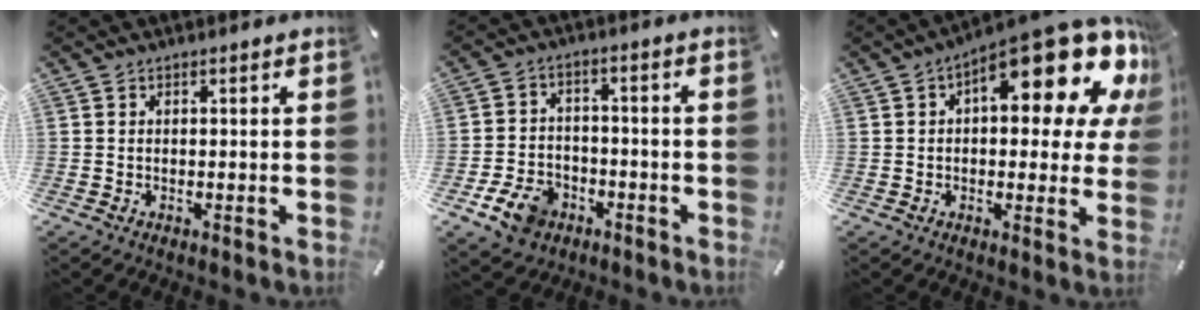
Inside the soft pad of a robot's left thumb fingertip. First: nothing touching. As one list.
[{"total": 8.9, "force": [-4.7, 6.5, 3.9], "torque": [-0.071, 0.034, -0.084]}, {"total": 19.5, "force": [9.6, 7.4, 15.3], "torque": [-0.198, -0.079, 0.151]}]